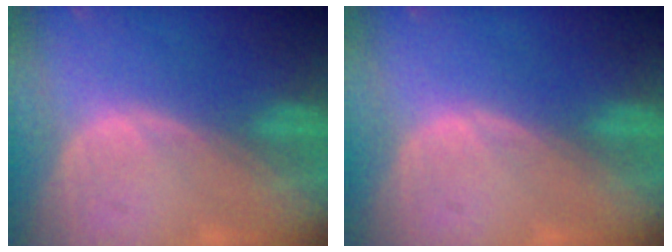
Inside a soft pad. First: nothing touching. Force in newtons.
{"total": 0.0}